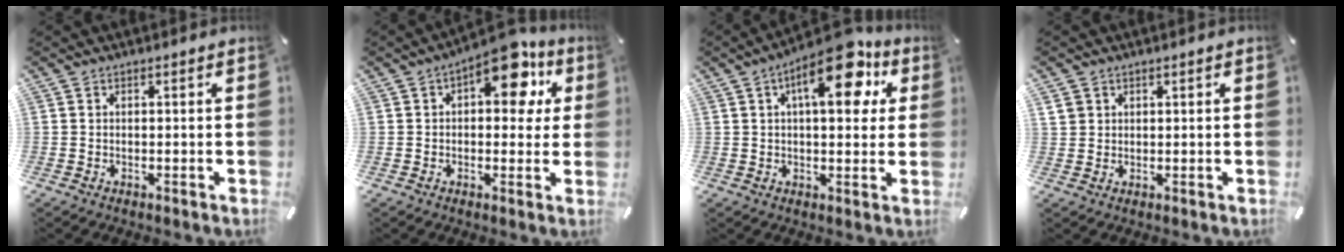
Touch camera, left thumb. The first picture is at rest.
{"total": 12.5, "force": [5.5, 6.4, 9.2], "torque": [-0.104, -0.034, 0.087]}
{"total": 15.6, "force": [7.0, 6.6, 12.3], "torque": [-0.170, -0.023, 0.108]}
{"total": 2.6, "force": [1.2, 2.3, 0.3], "torque": [-0.003, 0.000, 0.022]}